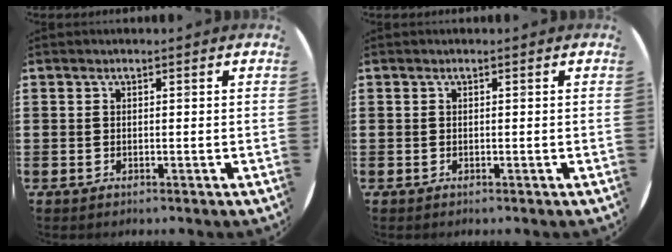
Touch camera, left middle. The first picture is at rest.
{"total": 0.0}